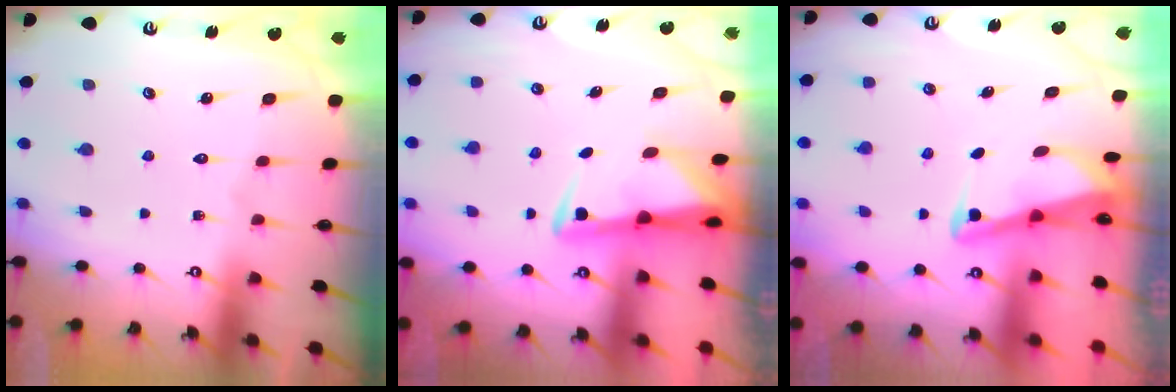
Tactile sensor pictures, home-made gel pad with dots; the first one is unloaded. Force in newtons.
{"total": 2.8, "press": 2.8, "slide": 0.4}
{"total": 3.0, "press": 3.0, "slide": 0.3}